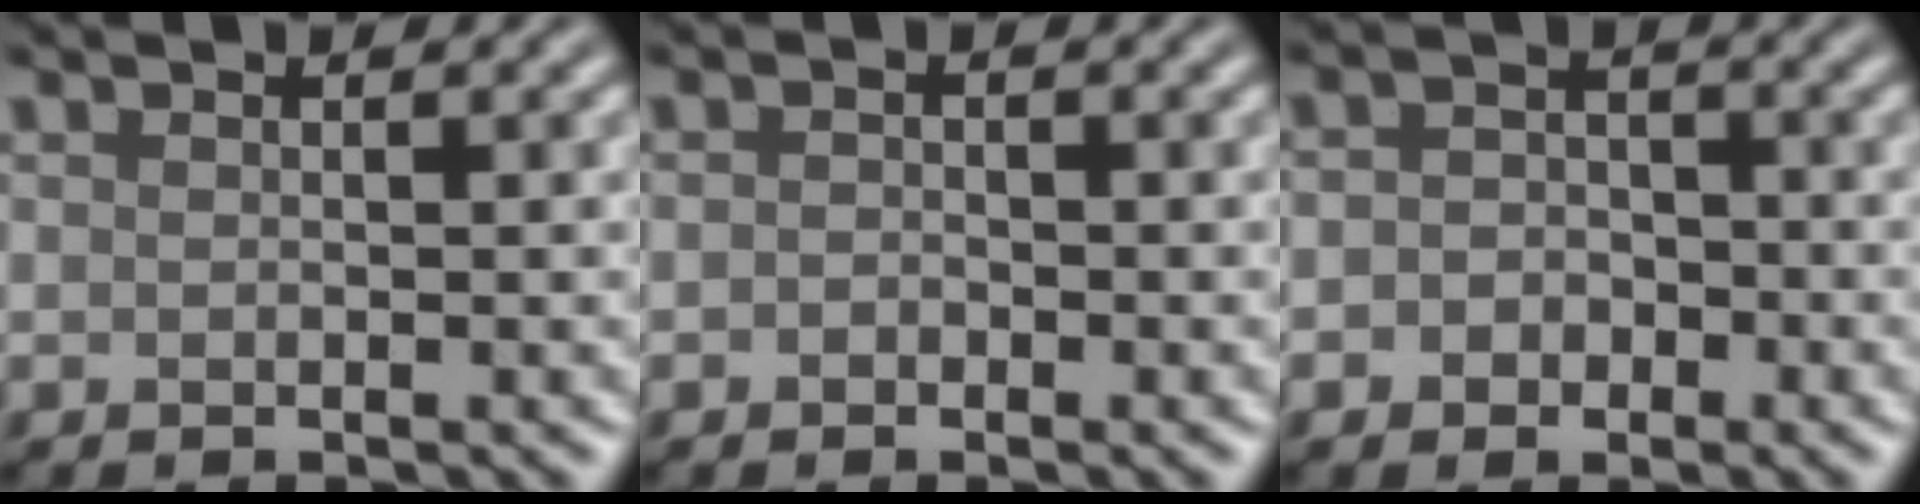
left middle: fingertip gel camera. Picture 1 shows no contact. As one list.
[{"total": 0.8, "force": [-0.3, 0.6, 0.3], "torque": [-0.006, -0.002, -0.010]}, {"total": 2.5, "force": [-0.8, 2.2, 1.0], "torque": [0.005, 0.002, -0.029]}]